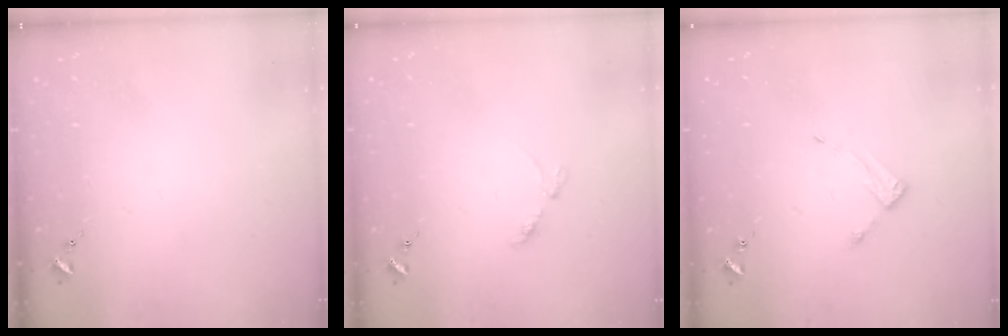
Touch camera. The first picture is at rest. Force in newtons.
{"total": 3.4, "press": 3.4, "slide": 0.5}
{"total": 3.3, "press": 3.2, "slide": 0.3}